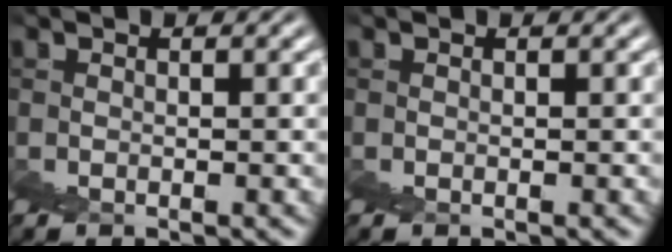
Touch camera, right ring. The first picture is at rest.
{"total": 0.0}